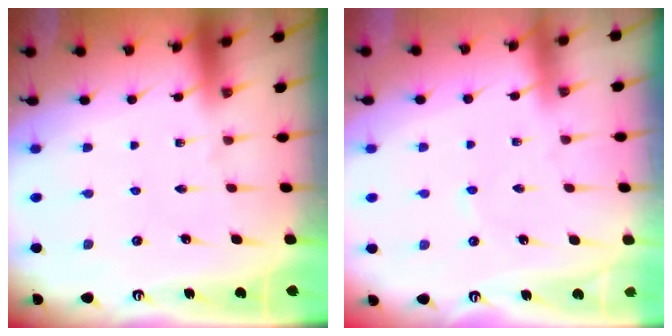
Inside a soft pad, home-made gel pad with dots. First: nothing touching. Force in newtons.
{"total": 1.5, "press": 1.4, "slide": 0.4}